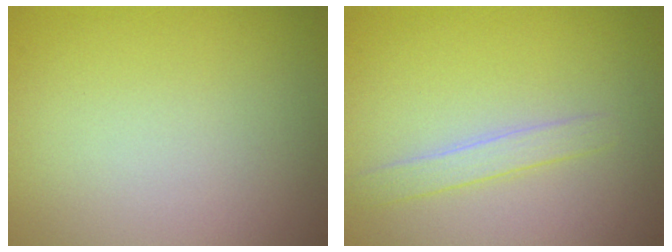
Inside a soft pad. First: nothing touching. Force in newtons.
{"total": 1.7, "press": 1.7, "slide": 0.0}